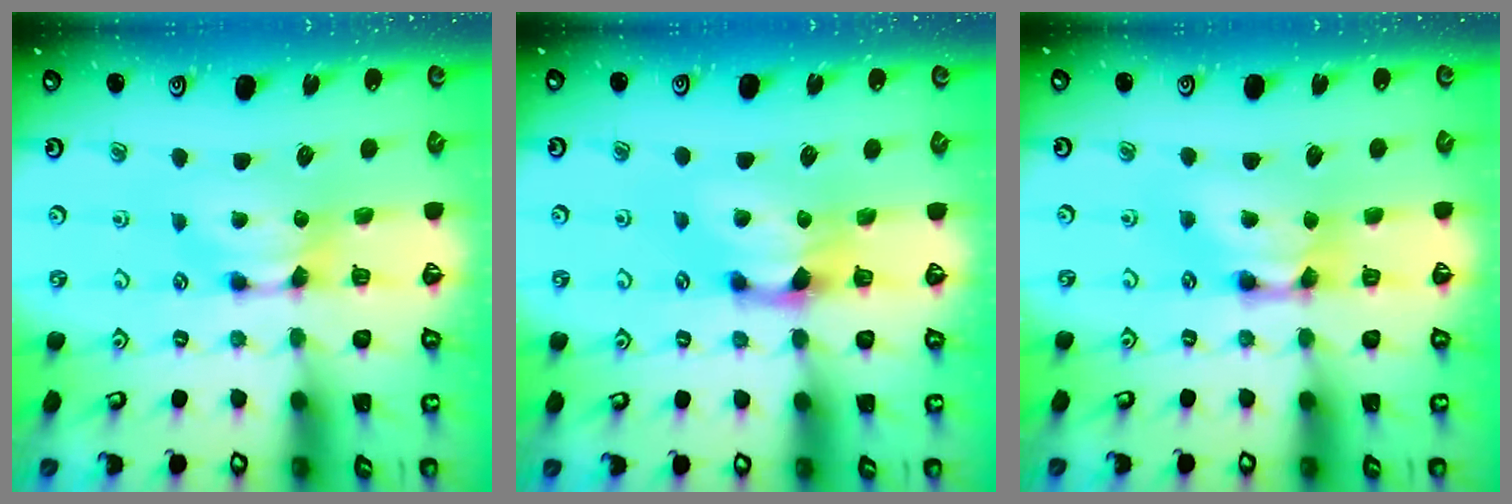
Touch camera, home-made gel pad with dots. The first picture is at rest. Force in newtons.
{"total": 1.4, "press": 0.7, "slide": 1.1}
{"total": 2.6, "press": 2.6, "slide": 0.2}